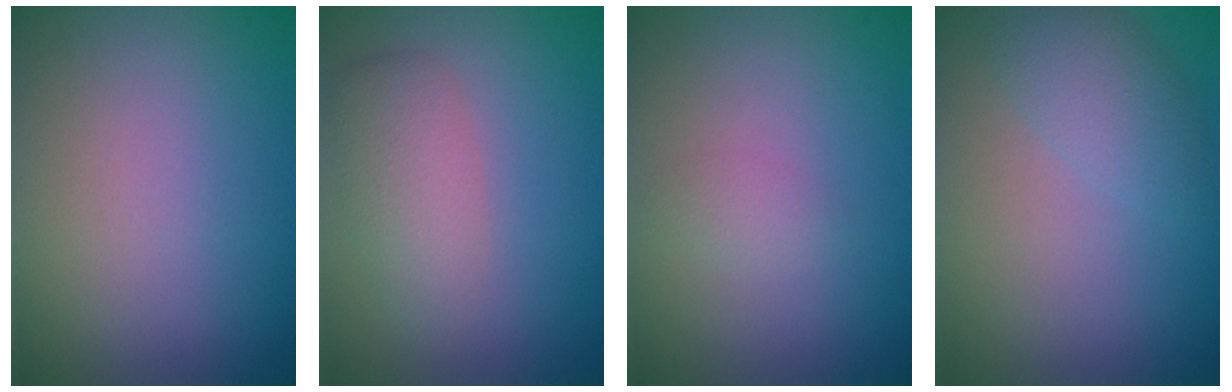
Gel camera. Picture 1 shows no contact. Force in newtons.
{"total": 3.1, "press": 3.1, "slide": 0.1}
{"total": 1.1, "press": 1.1, "slide": 0.0}
{"total": 2.8, "press": 2.8, "slide": 0.1}